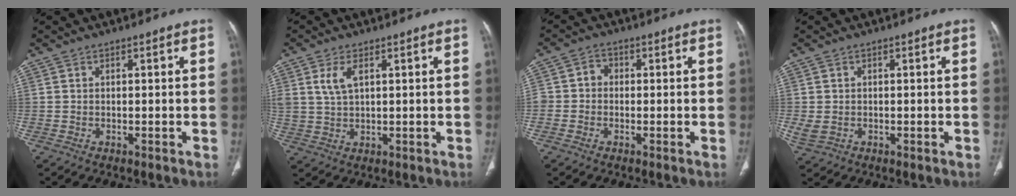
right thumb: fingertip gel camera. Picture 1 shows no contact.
{"total": 4.5, "force": [1.8, 2.3, 3.4], "torque": [-0.072, -0.004, 0.043]}
{"total": 3.4, "force": [-0.4, 3.1, 1.4], "torque": [-0.008, 0.015, -0.014]}
{"total": 2.7, "force": [-0.2, 2.0, 1.8], "torque": [-0.049, 0.002, 0.003]}